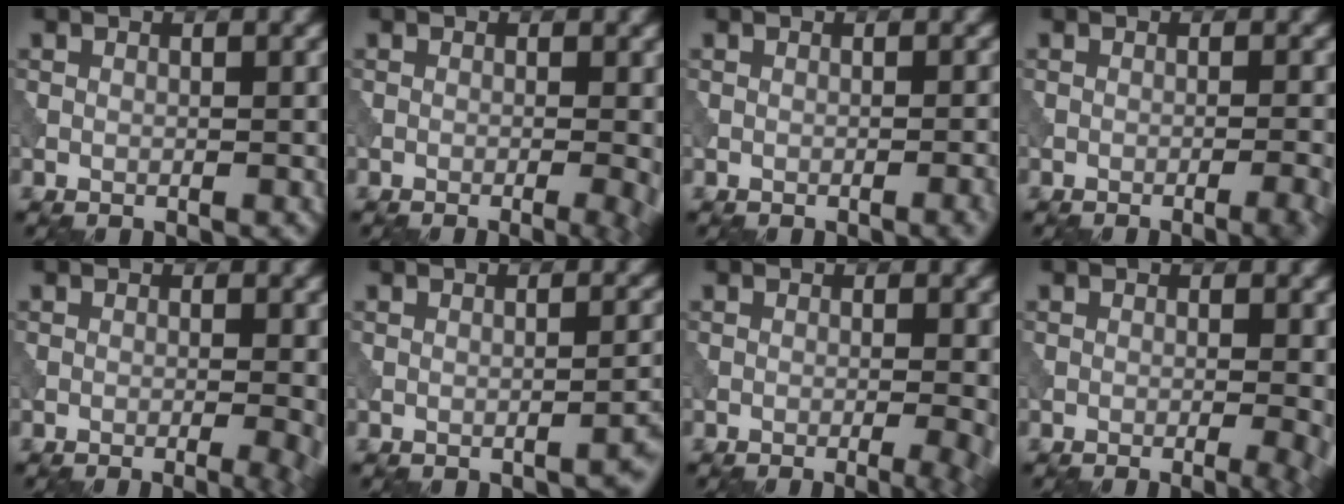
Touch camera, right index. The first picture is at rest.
{"total": 4.6, "force": [-1.1, 1.6, 4.1], "torque": [-0.037, -0.001, -0.013]}
{"total": 1.9, "force": [-0.8, 0.4, 1.6], "torque": [-0.017, 0.002, -0.012]}
{"total": 4.0, "force": [-1.8, 1.2, 3.3], "torque": [-0.023, 0.014, -0.025]}
{"total": 5.1, "force": [-1.2, 1.8, 4.6], "torque": [-0.041, -0.001, -0.013]}
{"total": 2.0, "force": [-1.4, 0.4, 1.4], "torque": [-0.012, 0.010, -0.022]}
{"total": 5.8, "force": [-1.5, 2.2, 5.2], "torque": [-0.042, 0.003, -0.018]}
{"total": 5.2, "force": [-1.2, 1.9, 4.7], "torque": [-0.044, -0.001, -0.013]}